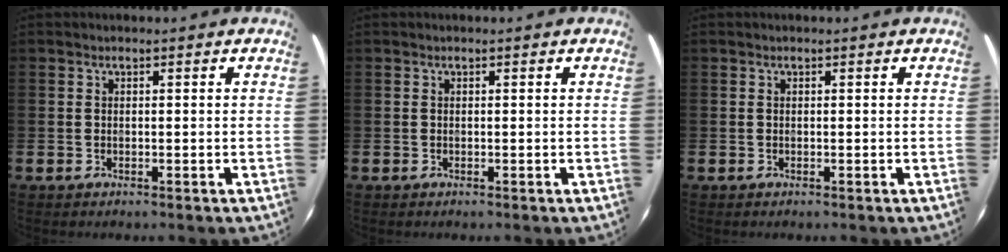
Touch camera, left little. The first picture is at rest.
{"total": 0.0}
{"total": 0.0}